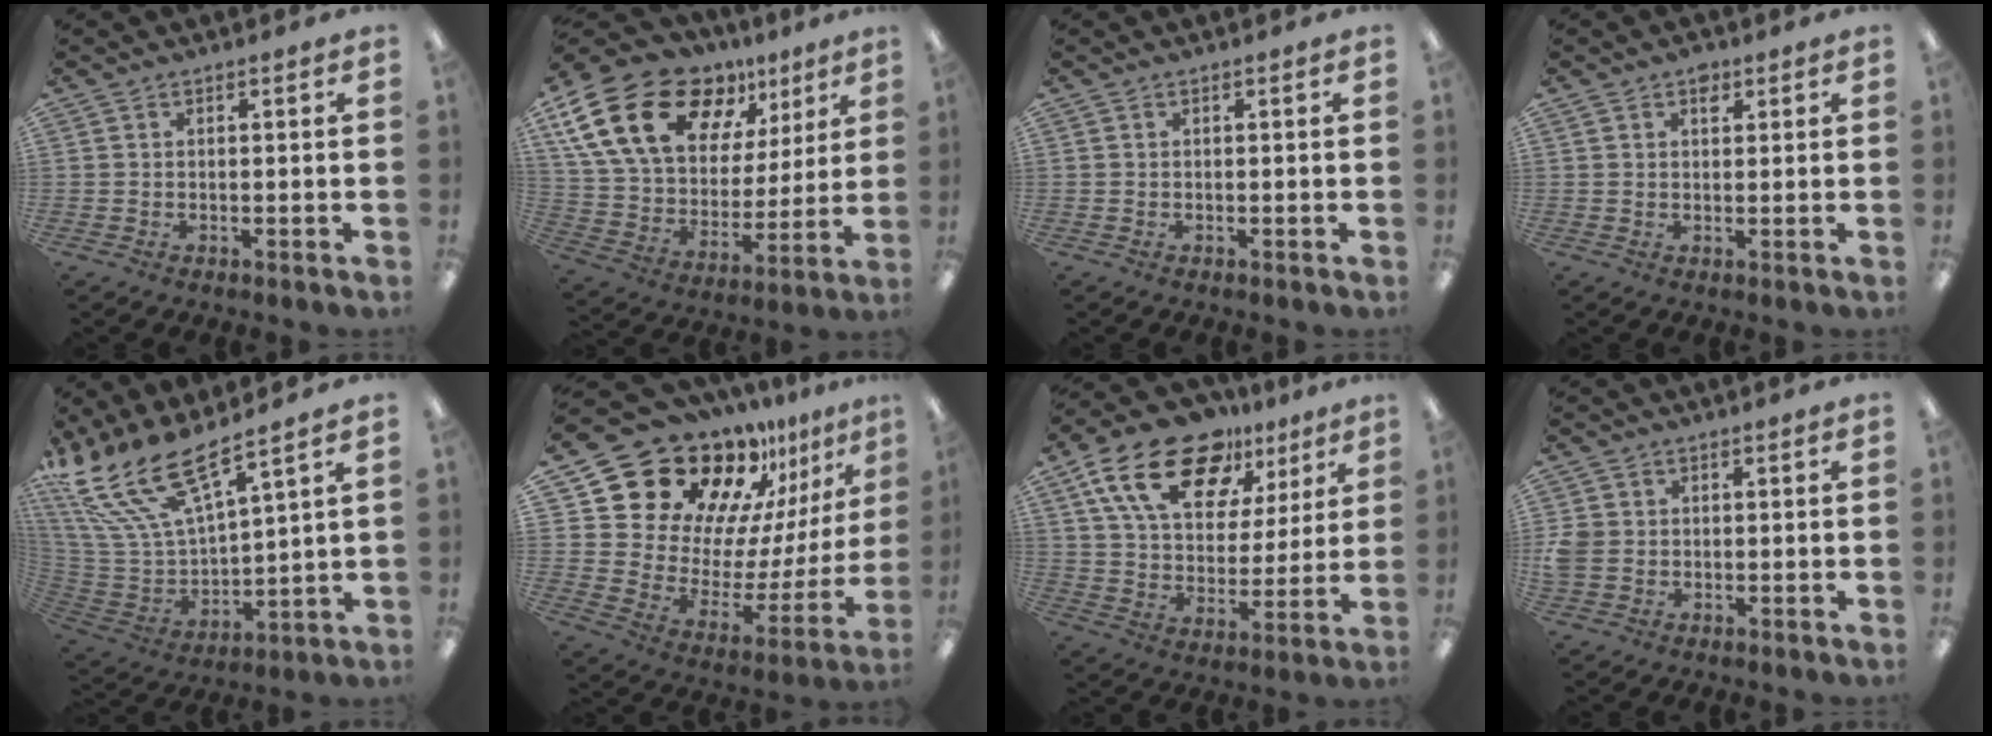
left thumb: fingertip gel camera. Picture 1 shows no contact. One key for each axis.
{"total": 23.6, "fx": 12.7, "fy": 14.4, "fz": 13.7, "tx": -0.262, "ty": -0.056, "tz": 0.234}
{"total": 0.0}
{"total": 3.2, "fx": 1.7, "fy": 2.1, "fz": 1.7, "tx": -0.020, "ty": -0.002, "tz": 0.027}
{"total": 19.5, "fx": 14.2, "fy": 6.1, "fz": 11.8, "tx": -0.281, "ty": -0.096, "tz": 0.256}
{"total": 22.6, "fx": 17.9, "fy": 11.5, "fz": 7.6, "tx": -0.129, "ty": -0.140, "tz": 0.337}
{"total": 21.3, "fx": 12.8, "fy": 11.6, "fz": 12.4, "tx": -0.212, "ty": -0.059, "tz": 0.229}
{"total": 4.2, "fx": -0.3, "fy": 3.8, "fz": 1.7, "tx": -0.037, "ty": 0.006, "tz": -0.004}